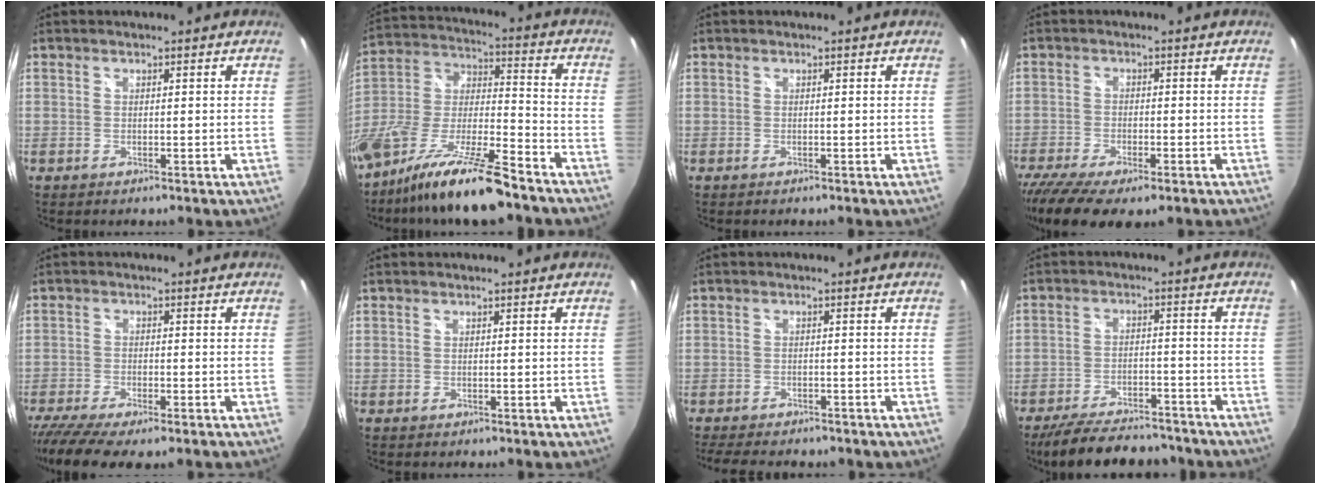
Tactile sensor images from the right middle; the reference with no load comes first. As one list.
[{"total": 19.4, "force": [-13.9, 3.3, 13.0], "torque": [-0.253, -0.023, -0.253]}, {"total": 0.0}, {"total": 10.8, "force": [-7.8, 3.3, 6.6], "torque": [-0.158, -0.050, -0.135]}, {"total": 9.2, "force": [-7.1, 1.9, 5.5], "torque": [-0.136, -0.043, -0.125]}, {"total": 0.0}, {"total": 9.5, "force": [-7.9, 3.1, 4.2], "torque": [-0.093, -0.020, -0.115]}, {"total": 16.8, "force": [-14.2, 5.2, 7.3], "torque": [-0.150, -0.007, -0.202]}]